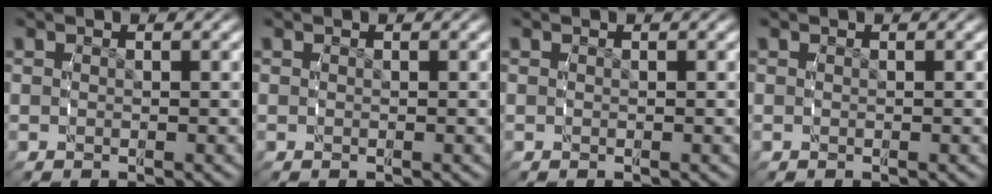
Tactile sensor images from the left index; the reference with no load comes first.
{"total": 0.0}
{"total": 0.0}
{"total": 0.0}